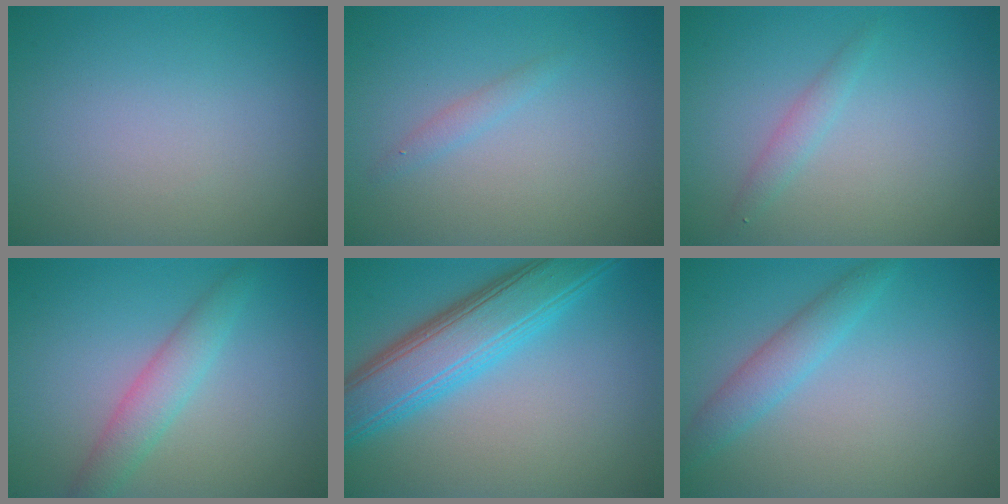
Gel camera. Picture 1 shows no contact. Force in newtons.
{"total": 0.9, "press": 0.9, "slide": 0.1}
{"total": 1.3, "press": 1.3, "slide": 0.0}
{"total": 2.9, "press": 2.9, "slide": 0.1}
{"total": 7.5, "press": 7.5, "slide": 0.2}
{"total": 2.6, "press": 2.6, "slide": 0.0}